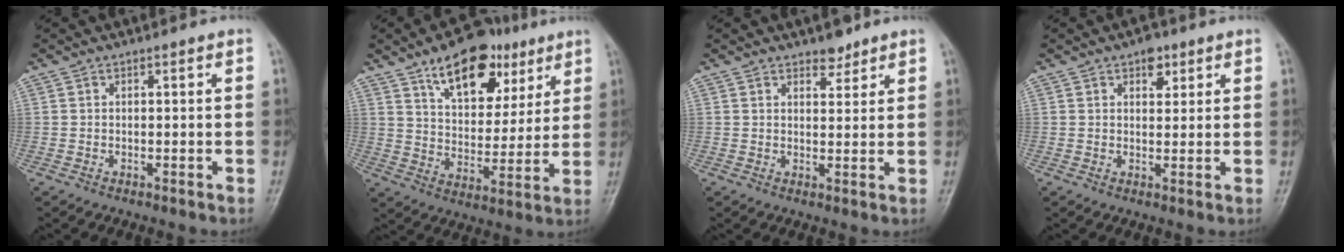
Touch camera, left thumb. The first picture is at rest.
{"total": 16.6, "force": [9.6, 9.2, 9.9], "torque": [-0.105, -0.035, 0.155]}
{"total": 3.1, "force": [2.4, 1.5, 1.2], "torque": [-0.001, -0.016, 0.036]}
{"total": 3.6, "force": [2.0, 2.1, 2.0], "torque": [-0.010, -0.007, 0.027]}